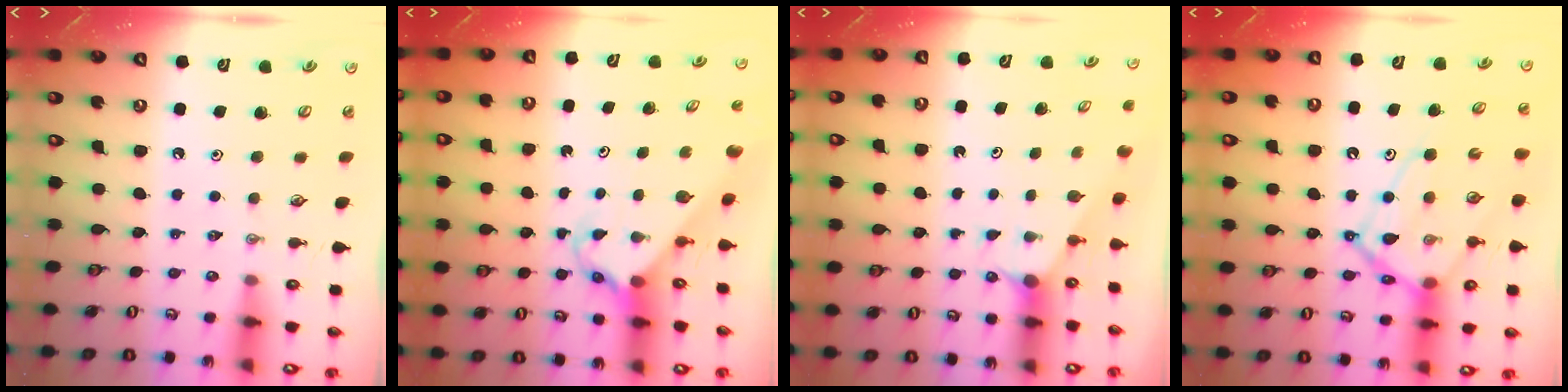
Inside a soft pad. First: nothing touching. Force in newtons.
{"total": 2.8, "press": 2.8, "slide": 0.2}
{"total": 1.5, "press": 1.5, "slide": 0.2}
{"total": 15.6, "press": 15.6, "slide": 0.7}